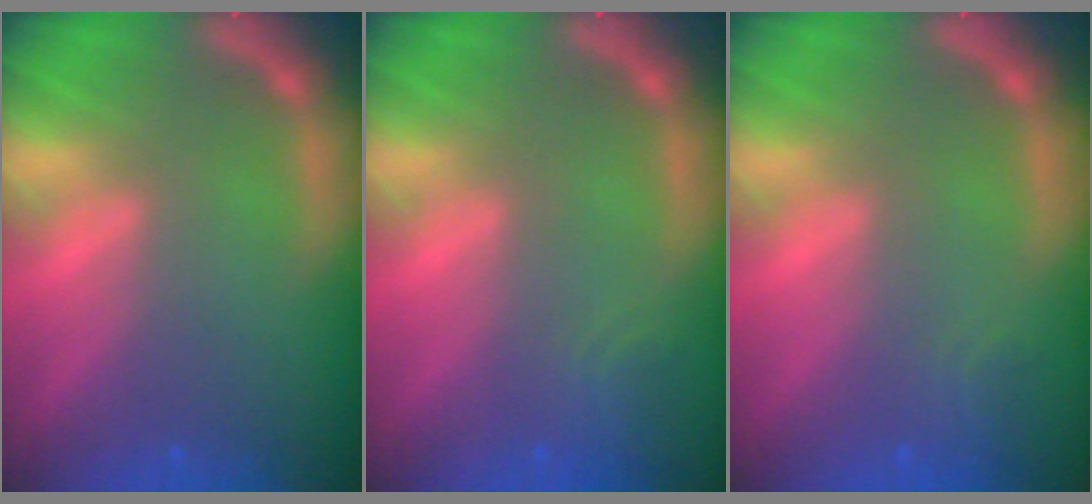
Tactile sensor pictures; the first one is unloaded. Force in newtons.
{"total": 1.9}
{"total": 1.4}